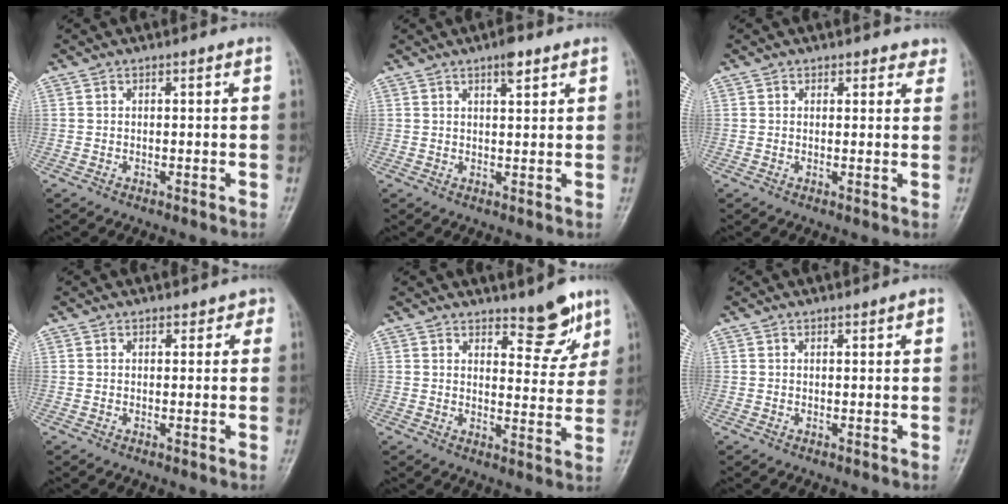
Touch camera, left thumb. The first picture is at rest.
{"total": 3.3, "force": [2.1, 1.1, 2.2], "torque": [-0.027, -0.010, 0.031]}
{"total": 3.1, "force": [2.4, 1.9, 0.2], "torque": [0.034, -0.011, 0.017]}
{"total": 2.0, "force": [1.3, 1.5, 0.2], "torque": [0.027, -0.003, 0.007]}
{"total": 7.5, "force": [5.5, 3.1, 4.1], "torque": [-0.023, -0.041, 0.077]}
{"total": 1.2, "force": [0.8, 0.6, 0.7], "torque": [0.001, -0.002, 0.007]}